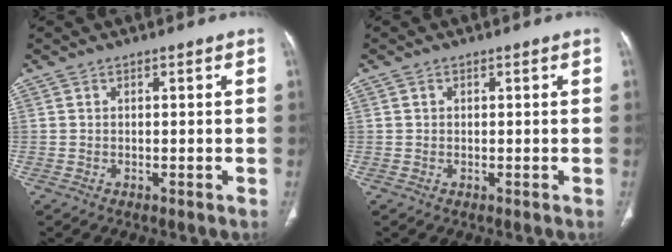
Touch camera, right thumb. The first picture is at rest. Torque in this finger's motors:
{"motor_torque": [-0.39, -0.02, -0.26, 0.01, 0.07]}